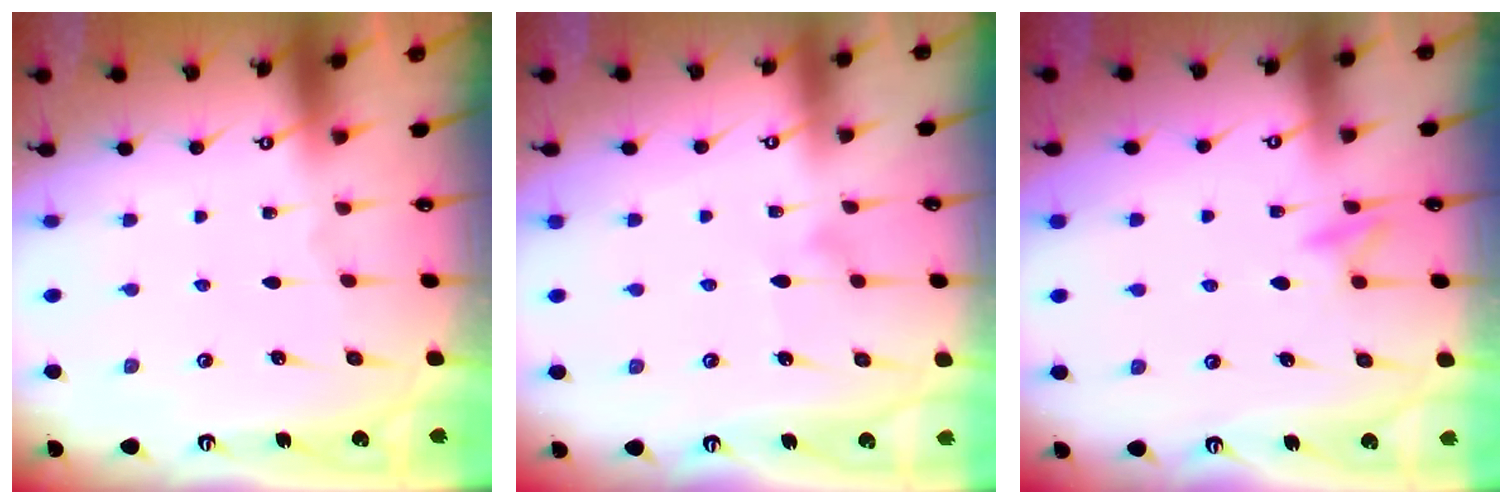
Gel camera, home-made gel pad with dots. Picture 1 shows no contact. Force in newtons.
{"total": 6.0, "press": 6.0, "slide": 0.3}
{"total": 9.4, "press": 9.3, "slide": 1.1}